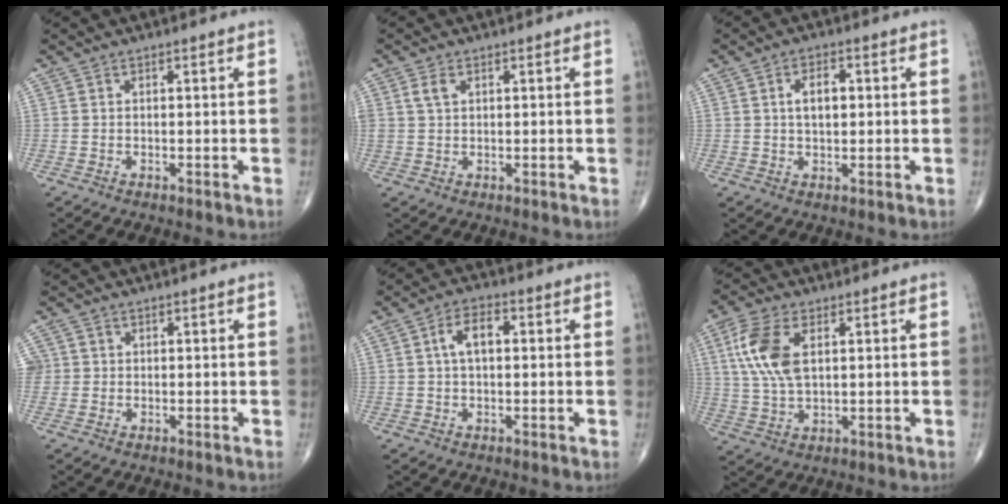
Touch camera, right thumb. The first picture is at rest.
{"total": 2.5, "force": [1.0, 1.6, 1.7], "torque": [-0.033, 0.005, 0.023]}
{"total": 4.8, "force": [0.8, 2.6, 3.9], "torque": [-0.059, 0.005, 0.011]}
{"total": 2.3, "force": [0.2, 2.3, 0.5], "torque": [0.003, 0.007, 0.006]}
{"total": 5.4, "force": [0.8, 2.9, 4.5], "torque": [-0.078, 0.016, 0.008]}
{"total": 10.6, "force": [2.9, 5.5, 8.6], "torque": [-0.190, 0.000, 0.058]}